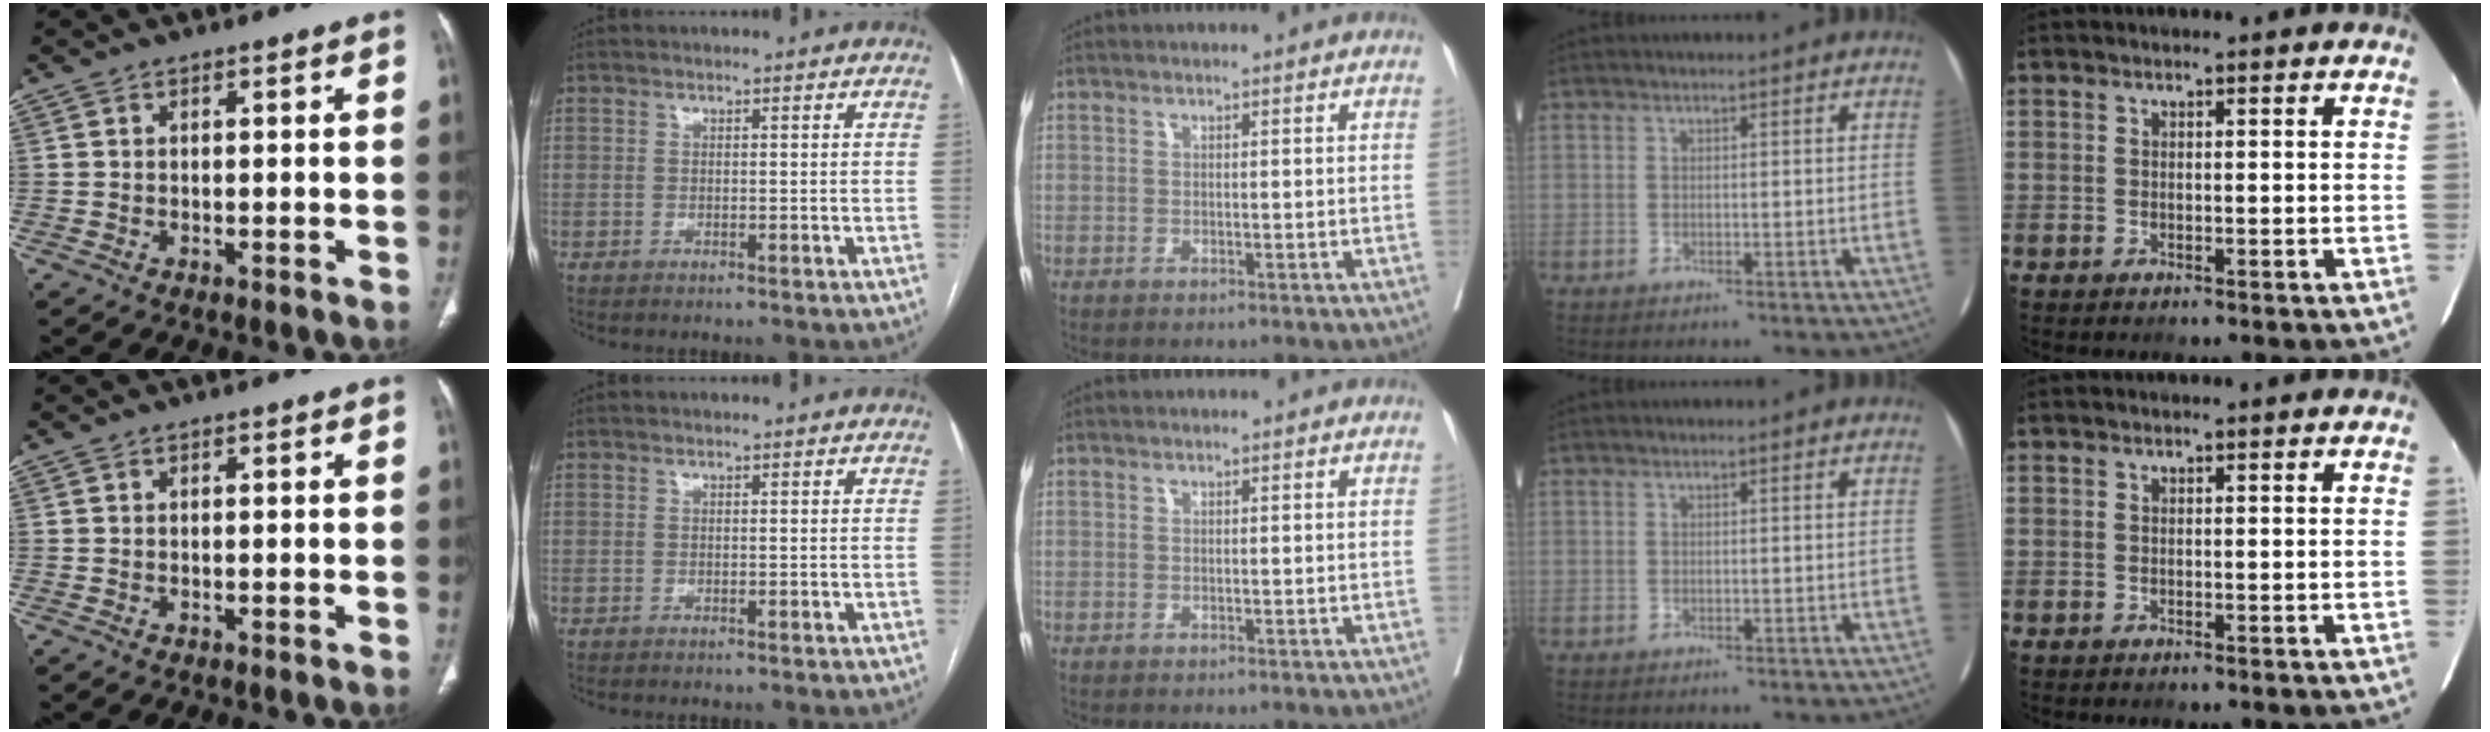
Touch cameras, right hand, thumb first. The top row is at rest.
{}